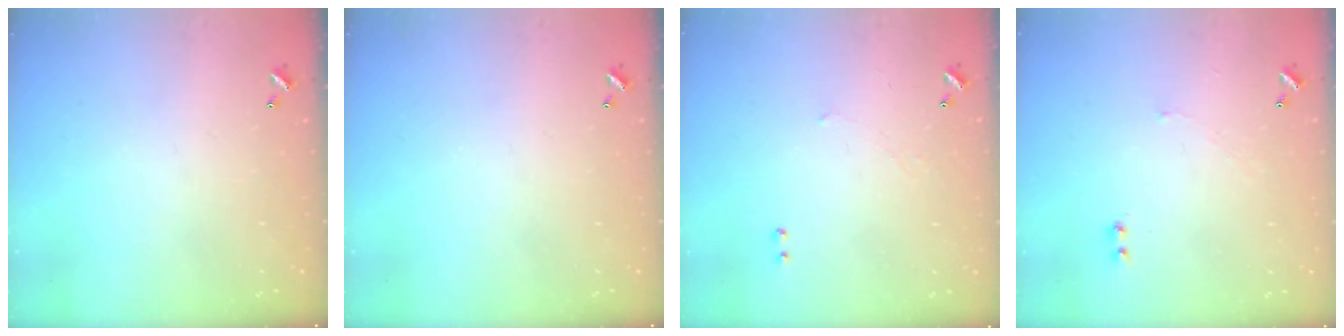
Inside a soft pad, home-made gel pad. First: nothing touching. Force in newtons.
{"total": 0.0}
{"total": 1.3, "press": 1.0, "slide": 0.7}
{"total": 1.6, "press": 1.5, "slide": 0.6}